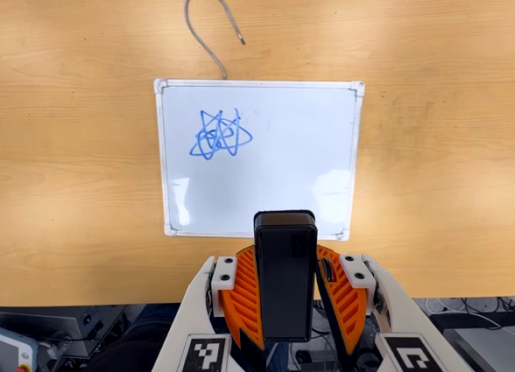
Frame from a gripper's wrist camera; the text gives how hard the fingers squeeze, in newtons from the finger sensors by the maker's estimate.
{"total": 6.2, "left": 5.2, "right": 7.2}